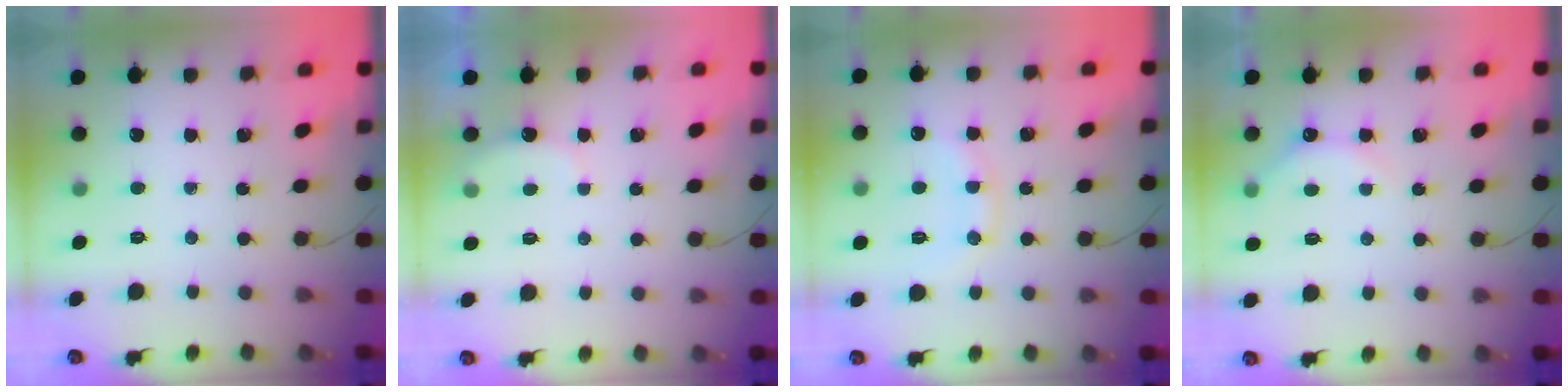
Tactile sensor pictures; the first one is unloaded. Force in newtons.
{"total": 3.5, "press": 3.4, "slide": 0.9}
{"total": 8.1, "press": 8.0, "slide": 1.0}
{"total": 5.8, "press": 5.7, "slide": 1.3}